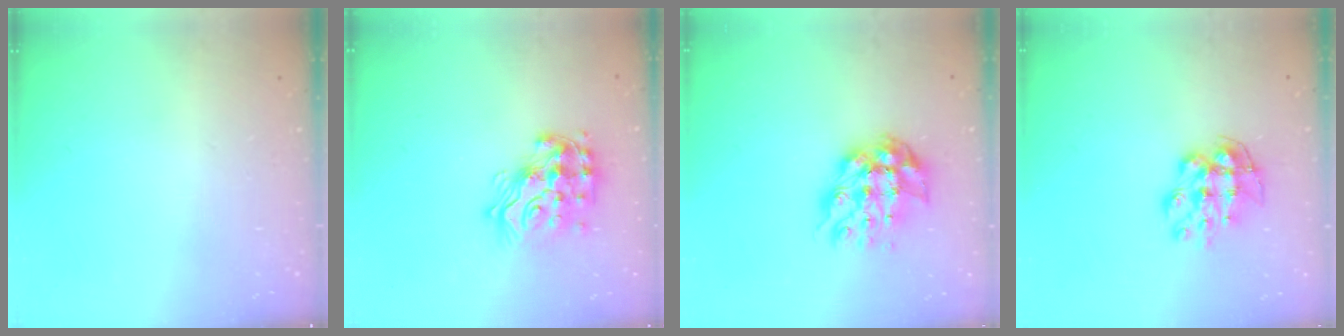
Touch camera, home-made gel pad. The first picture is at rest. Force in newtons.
{"total": 17.5, "press": 17.4, "slide": 1.4}
{"total": 12.3, "press": 12.3, "slide": 1.2}
{"total": 9.1, "press": 9.0, "slide": 0.6}